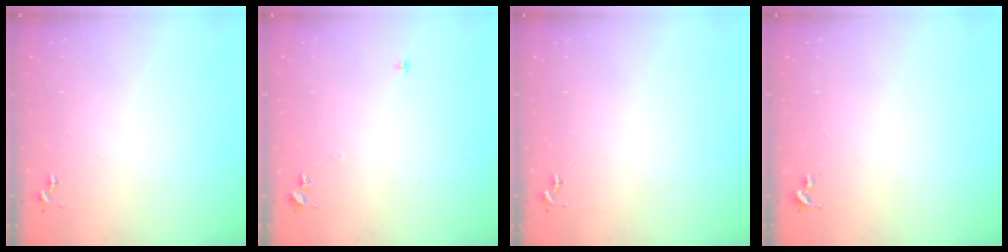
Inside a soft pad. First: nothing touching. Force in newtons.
{"total": 5.6, "press": 5.6, "slide": 0.7}
{"total": 0.0}
{"total": 0.0}